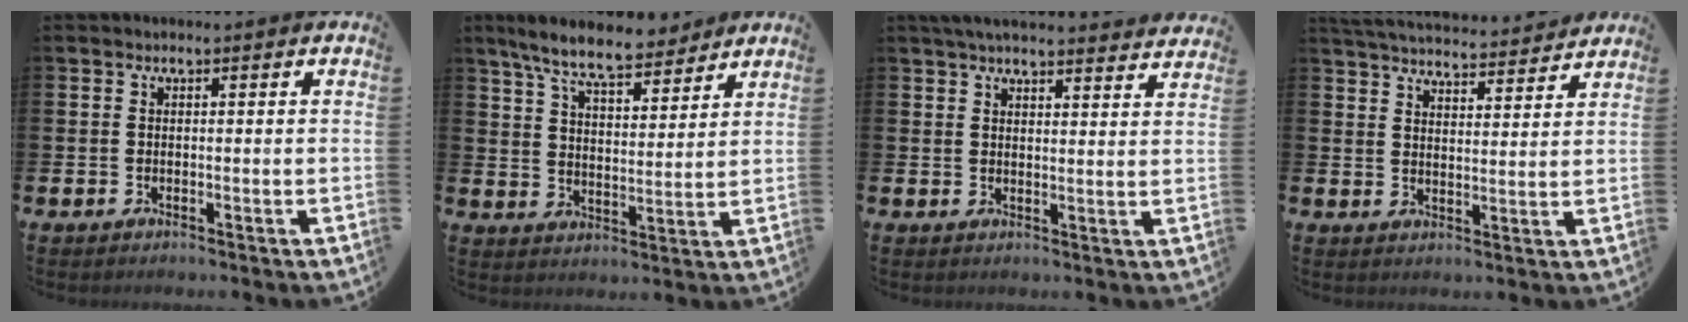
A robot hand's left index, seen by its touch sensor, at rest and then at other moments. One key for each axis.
{"total": 9.6, "fx": 8.5, "fy": 2.0, "fz": 3.9, "tx": -0.098, "ty": -0.041, "tz": 0.152}
{"total": 4.6, "fx": 4.4, "fy": 0.4, "fz": 1.2, "tx": -0.032, "ty": -0.019, "tz": 0.081}
{"total": 5.2, "fx": 5.1, "fy": 0.5, "fz": 0.5, "tx": -0.022, "ty": -0.043, "tz": 0.088}